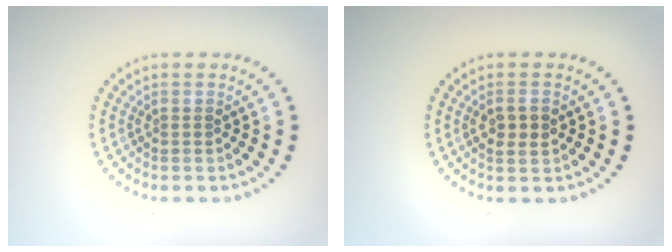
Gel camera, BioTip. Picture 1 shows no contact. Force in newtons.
{"total": 2.1, "press": 2.1, "slide": 0.2}